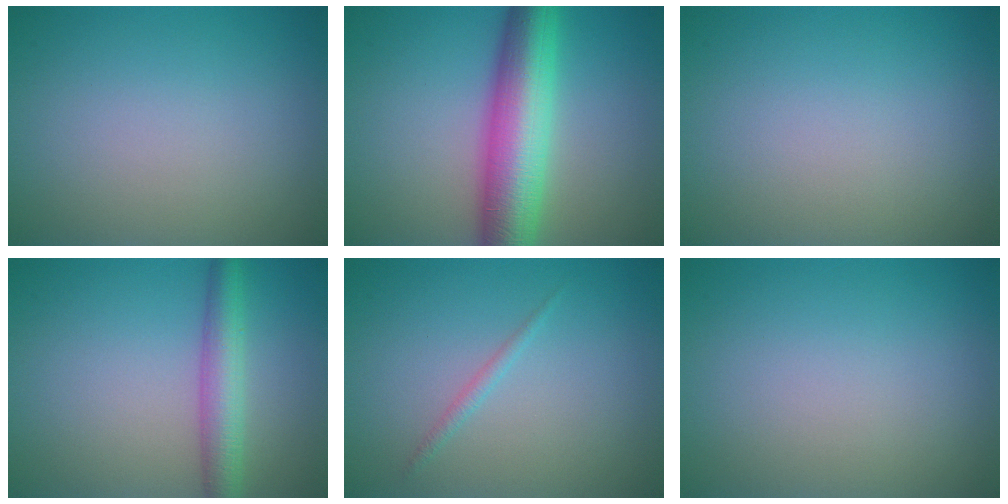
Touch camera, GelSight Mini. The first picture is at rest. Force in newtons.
{"total": 9.0, "press": 9.0, "slide": 0.1}
{"total": 0.0}
{"total": 4.0, "press": 4.0, "slide": 0.1}
{"total": 0.8, "press": 0.8, "slide": 0.1}
{"total": 0.0}